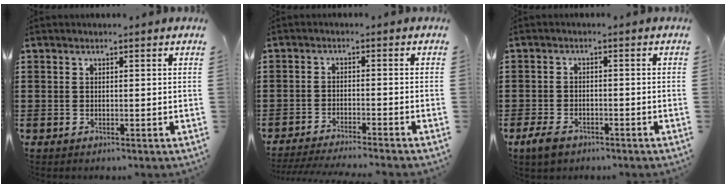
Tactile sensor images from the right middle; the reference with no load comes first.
{"total": 3.1, "force": [-3.0, -0.4, 0.7], "torque": [-0.021, -0.007, -0.063]}
{"total": 2.9, "force": [-2.1, 1.6, 1.4], "torque": [-0.039, -0.001, -0.044]}